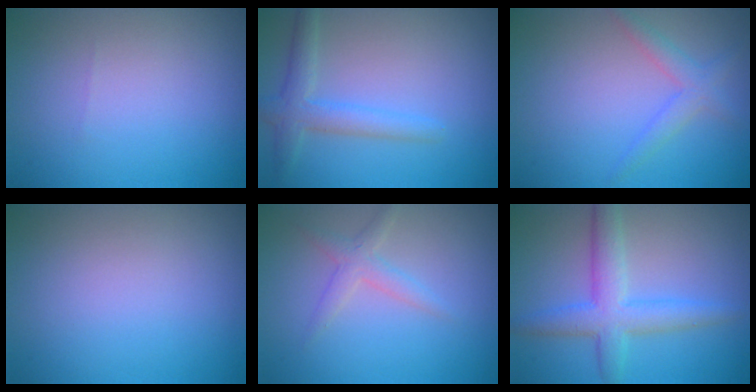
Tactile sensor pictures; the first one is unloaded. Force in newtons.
{"total": 2.9, "press": 2.9, "slide": 0.2}
{"total": 2.1, "press": 2.1, "slide": 0.1}
{"total": 0.0}
{"total": 1.8, "press": 1.8, "slide": 0.0}
{"total": 4.5, "press": 4.5, "slide": 0.1}